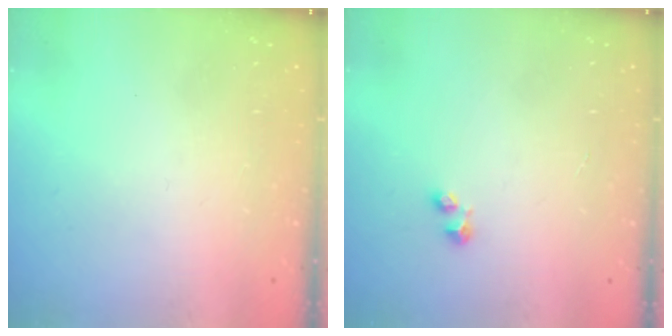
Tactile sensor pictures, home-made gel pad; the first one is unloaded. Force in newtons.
{"total": 2.4, "press": 2.4, "slide": 0.4}